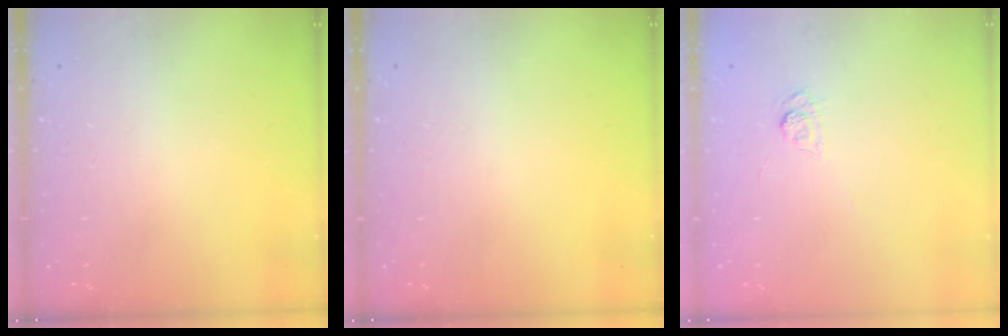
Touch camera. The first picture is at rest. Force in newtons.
{"total": 0.0}
{"total": 4.0, "press": 3.7, "slide": 1.5}